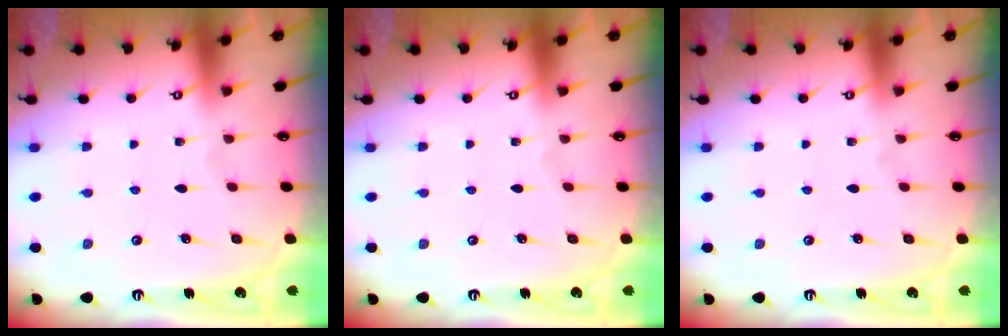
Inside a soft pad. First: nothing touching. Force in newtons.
{"total": 0.0}
{"total": 0.0}